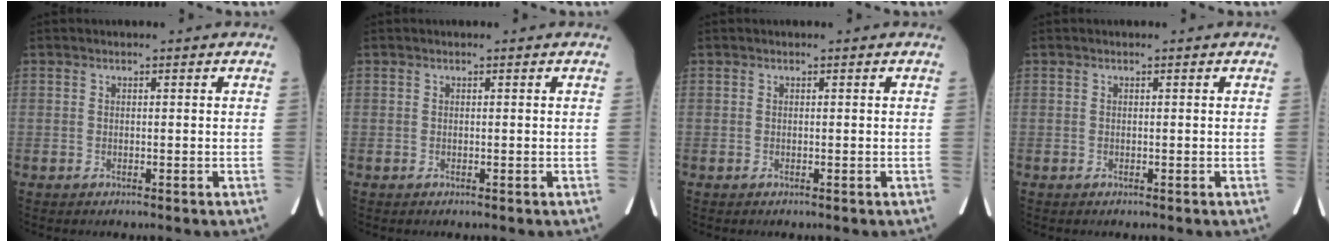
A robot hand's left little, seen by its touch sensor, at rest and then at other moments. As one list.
[{"total": 0.0}, {"total": 0.0}, {"total": 0.0}]